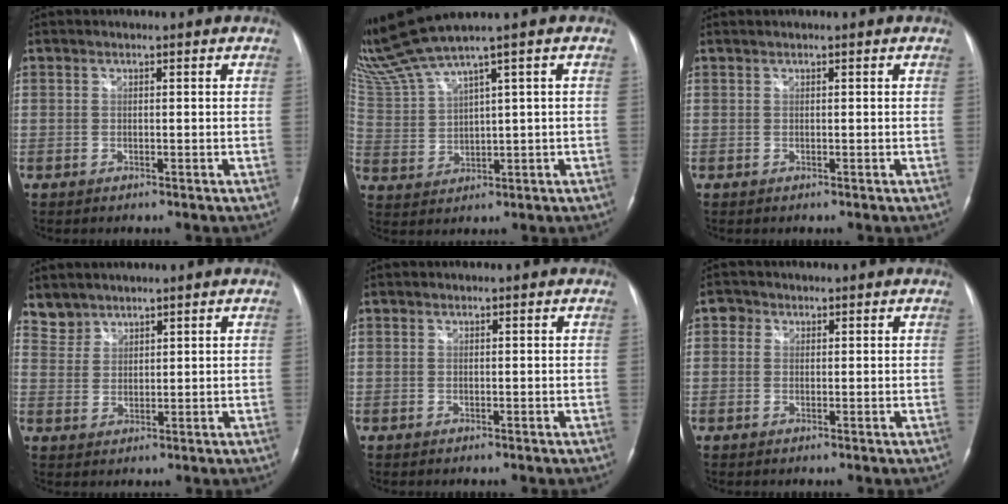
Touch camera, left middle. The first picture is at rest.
{"total": 7.3, "force": [6.2, -1.9, 3.3], "torque": [-0.088, 0.008, 0.139]}
{"total": 0.0}
{"total": 3.4, "force": [3.0, 1.5, -0.6], "torque": [0.018, 0.010, 0.060]}
{"total": 0.0}
{"total": 1.8, "force": [0.7, 1.6, 0.5], "torque": [-0.005, 0.007, 0.006]}